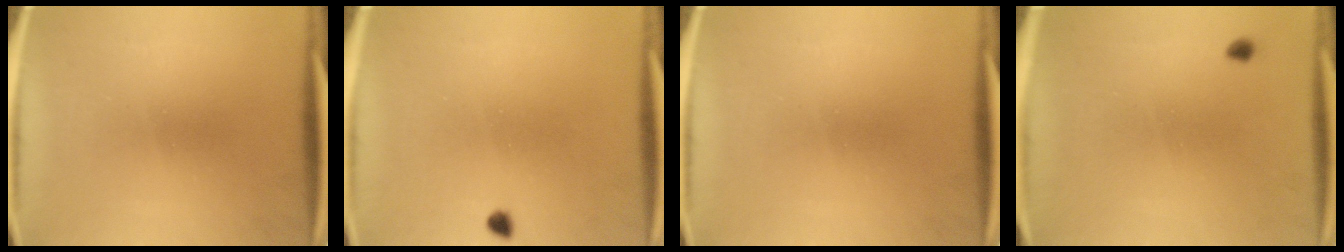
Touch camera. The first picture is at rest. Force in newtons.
{"total": 1.2}
{"total": 0.0}
{"total": 0.8}